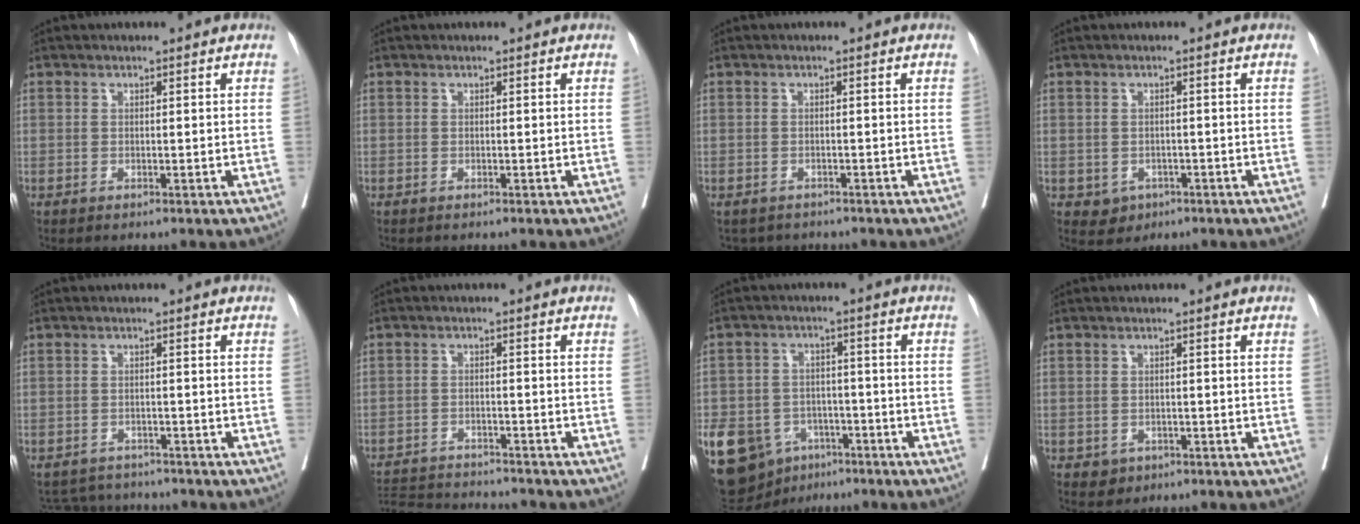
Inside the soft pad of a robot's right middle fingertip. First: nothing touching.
{"total": 1.0, "force": [-0.8, 0.0, 0.4], "torque": [-0.001, 0.002, -0.009]}
{"total": 4.3, "force": [-3.9, 1.6, 0.7], "torque": [-0.008, 0.003, -0.049]}
{"total": 3.3, "force": [-1.5, 2.8, 0.9], "torque": [-0.009, 0.004, -0.016]}
{"total": 5.9, "force": [-5.8, 1.0, 0.1], "torque": [0.002, 0.008, -0.084]}
{"total": 10.0, "force": [-9.8, 0.3, 2.1], "torque": [-0.034, 0.002, -0.153]}
{"total": 18.6, "force": [-9.3, 13.7, 8.5], "torque": [-0.216, 0.007, -0.136]}
{"total": 2.5, "force": [-1.4, 2.0, 0.6], "torque": [-0.007, 0.003, -0.017]}